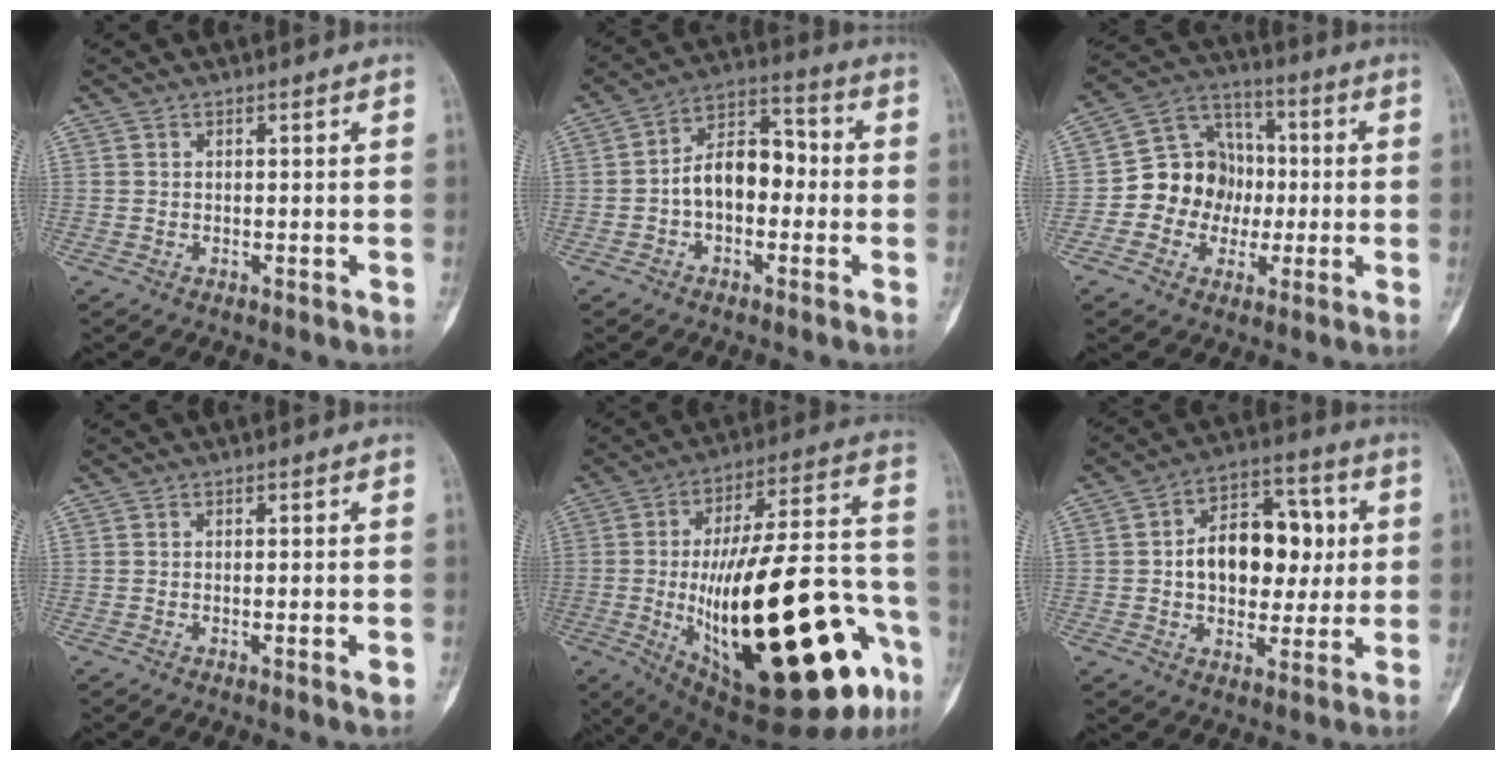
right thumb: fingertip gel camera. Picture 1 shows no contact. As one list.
[{"total": 10.8, "force": [-1.4, 6.9, 8.2], "torque": [-0.110, 0.043, -0.037]}, {"total": 12.8, "force": [-1.3, 11.2, 6.1], "torque": [-0.052, 0.036, -0.029]}, {"total": 2.3, "force": [-0.6, 0.3, 2.2], "torque": [-0.040, -0.002, -0.009]}, {"total": 38.6, "force": [-11.5, 13.2, 34.4], "torque": [-0.477, 0.028, -0.157]}, {"total": 15.7, "force": [1.2, 10.6, 11.5], "torque": [-0.126, 0.026, 0.016]}]